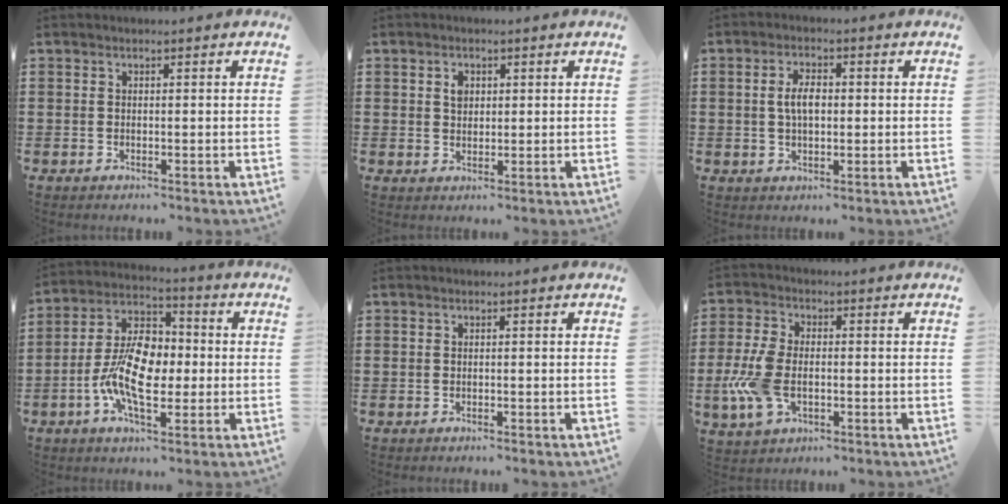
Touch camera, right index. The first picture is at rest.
{"total": 2.0, "force": [0.7, 1.4, 1.2], "torque": [-0.026, 0.006, 0.013]}
{"total": 4.1, "force": [0.3, 1.9, 3.6], "torque": [-0.064, 0.003, 0.002]}
{"total": 10.5, "force": [-1.7, 5.9, 8.6], "torque": [-0.194, 0.004, -0.036]}
{"total": 0.0}
{"total": 7.8, "force": [-1.7, 4.3, 6.2], "torque": [-0.156, -0.005, -0.037]}